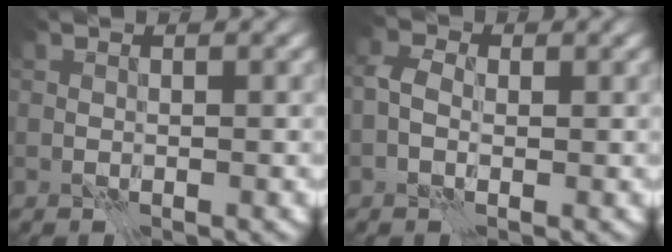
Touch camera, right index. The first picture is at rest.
{"total": 2.0, "force": [-0.1, 1.4, 1.5], "torque": [-0.030, 0.010, -0.013]}